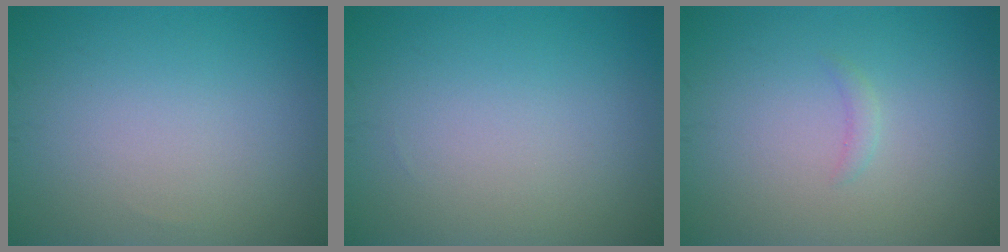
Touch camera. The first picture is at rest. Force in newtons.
{"total": 0.0}
{"total": 0.7, "press": 0.7, "slide": 0.1}